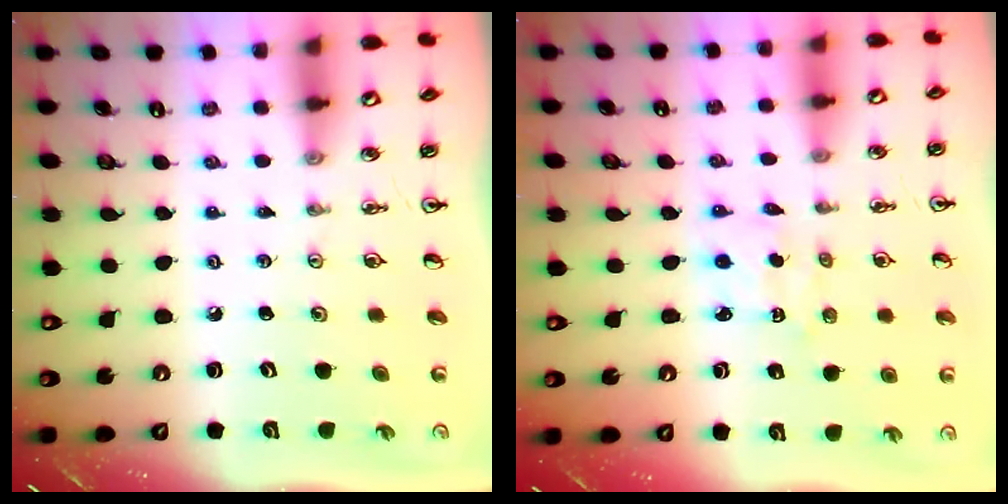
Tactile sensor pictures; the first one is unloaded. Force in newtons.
{"total": 2.0, "press": 1.9, "slide": 0.6}